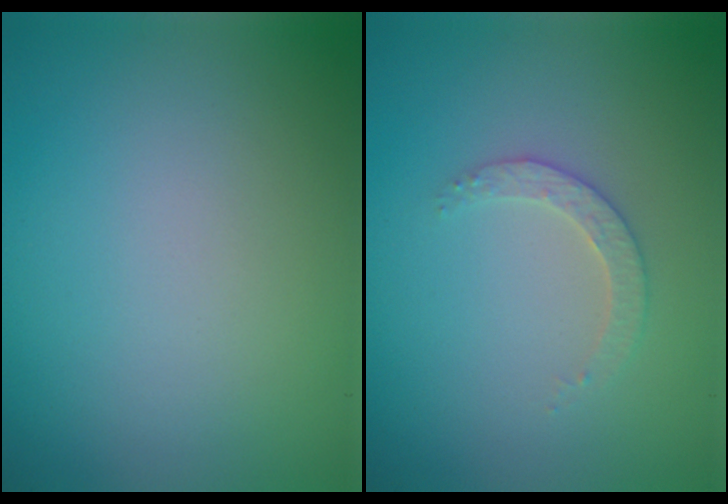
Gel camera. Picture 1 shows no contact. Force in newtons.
{"total": 1.9, "press": 1.8, "slide": 0.6}